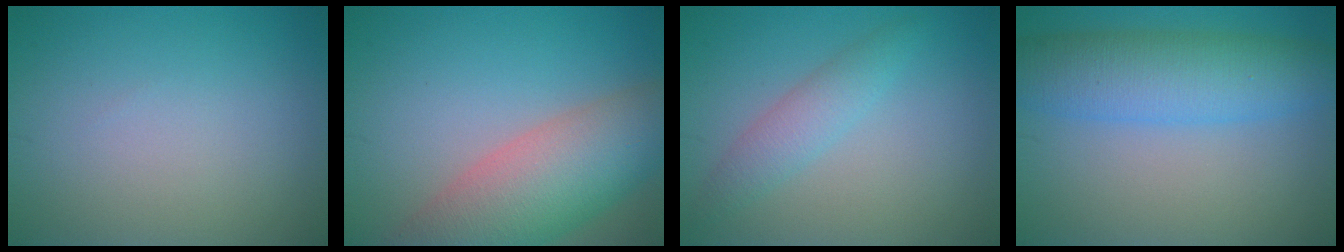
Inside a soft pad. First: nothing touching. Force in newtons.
{"total": 9.1, "press": 9.0, "slide": 0.6}
{"total": 2.5, "press": 2.5, "slide": 0.1}
{"total": 7.2, "press": 7.2, "slide": 0.2}